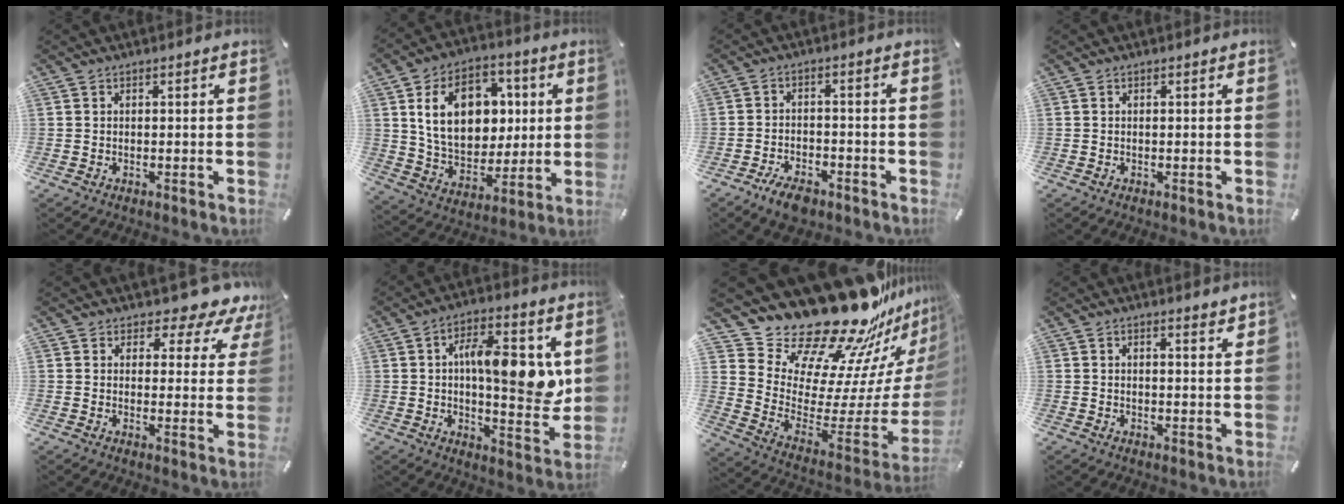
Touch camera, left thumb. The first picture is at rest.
{"total": 17.8, "force": [4.0, 13.3, 11.0], "torque": [-0.184, 0.003, 0.078]}
{"total": 5.0, "force": [-3.7, 2.4, 2.3], "torque": [-0.039, 0.024, -0.069]}
{"total": 0.0}
{"total": 7.3, "force": [5.9, 3.3, 2.5], "torque": [-0.026, -0.055, 0.099]}
{"total": 15.0, "force": [3.0, 6.0, 13.4], "torque": [-0.179, -0.006, 0.042]}
{"total": 28.3, "force": [24.7, 10.8, 8.5], "torque": [-0.111, -0.225, 0.454]}
{"total": 1.8, "force": [1.7, 0.3, 0.6], "torque": [-0.005, -0.009, 0.031]}